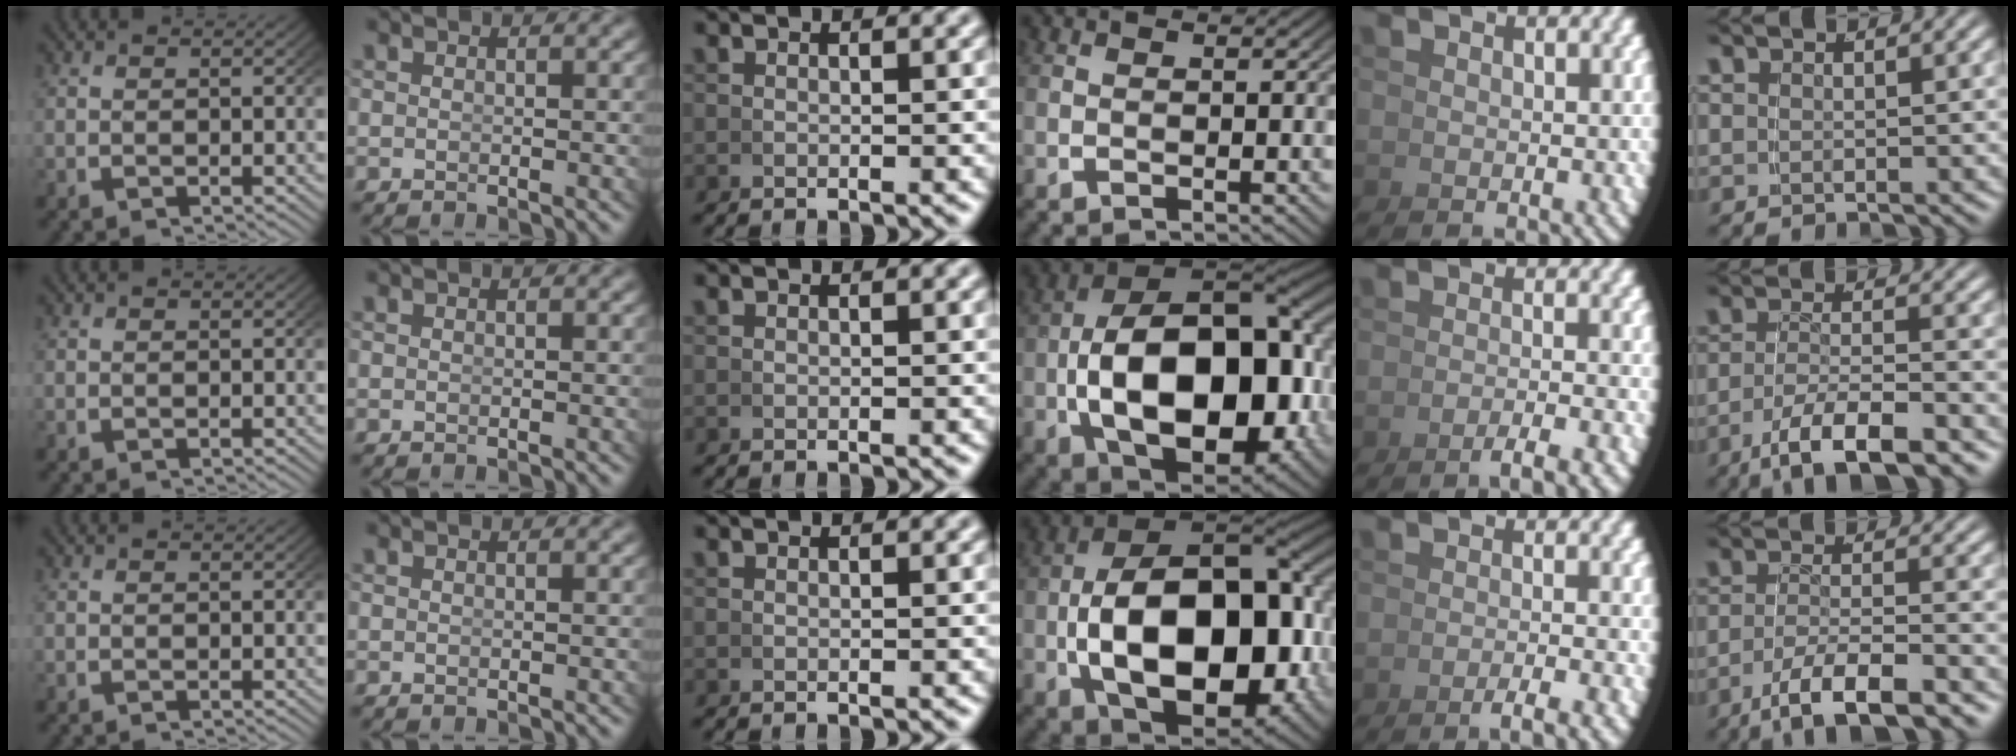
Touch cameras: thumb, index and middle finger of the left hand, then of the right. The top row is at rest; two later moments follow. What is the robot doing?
{"motion": "grasp_and_lifting", "object": "photo album"}